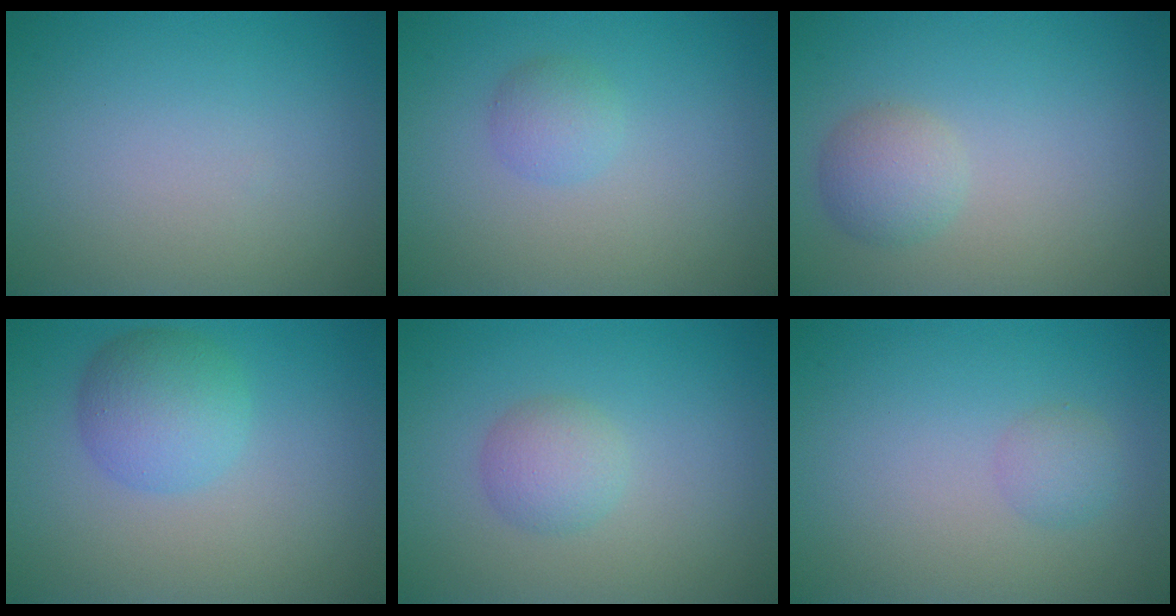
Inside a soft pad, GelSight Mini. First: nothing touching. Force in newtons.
{"total": 1.6, "press": 1.6, "slide": 0.0}
{"total": 2.4, "press": 2.4, "slide": 0.0}
{"total": 4.0, "press": 4.0, "slide": 0.1}
{"total": 2.2, "press": 2.2, "slide": 0.1}
{"total": 1.4, "press": 1.4, "slide": 0.0}